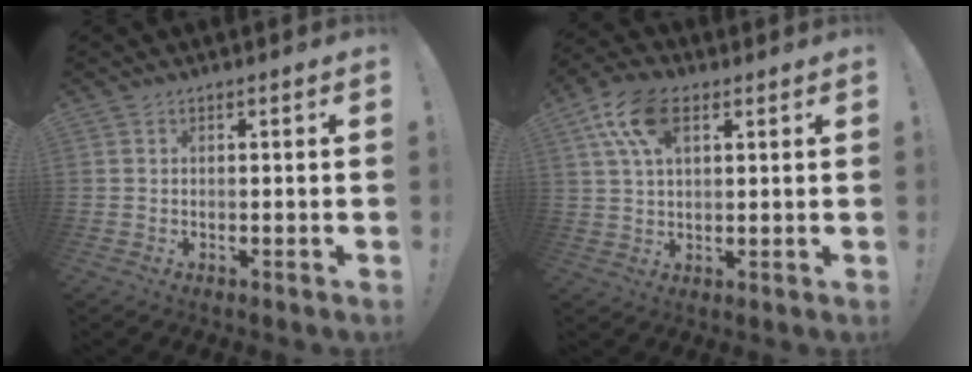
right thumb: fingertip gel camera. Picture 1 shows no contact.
{"total": 12.4, "force": [5.4, 6.7, 8.9], "torque": [-0.157, -0.007, 0.103]}